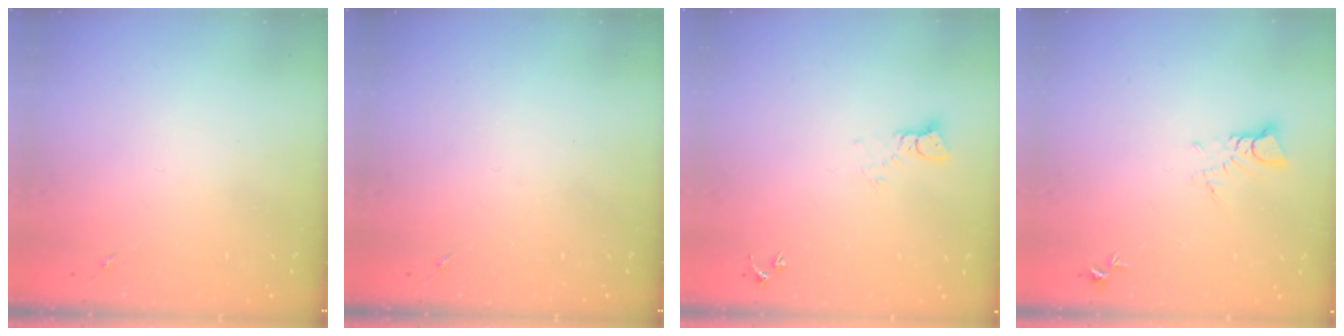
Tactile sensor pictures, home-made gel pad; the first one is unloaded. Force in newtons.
{"total": 0.0}
{"total": 3.7, "press": 3.7, "slide": 0.3}
{"total": 4.0, "press": 3.9, "slide": 0.3}